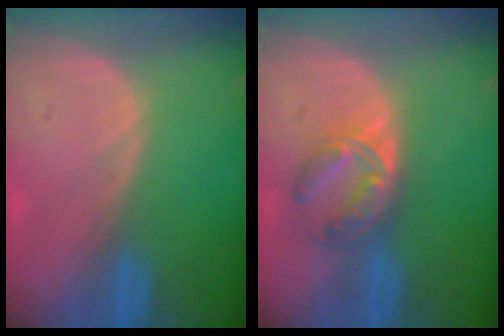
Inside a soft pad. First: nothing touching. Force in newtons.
{"total": 5.9, "press": 5.6, "slide": 1.9}